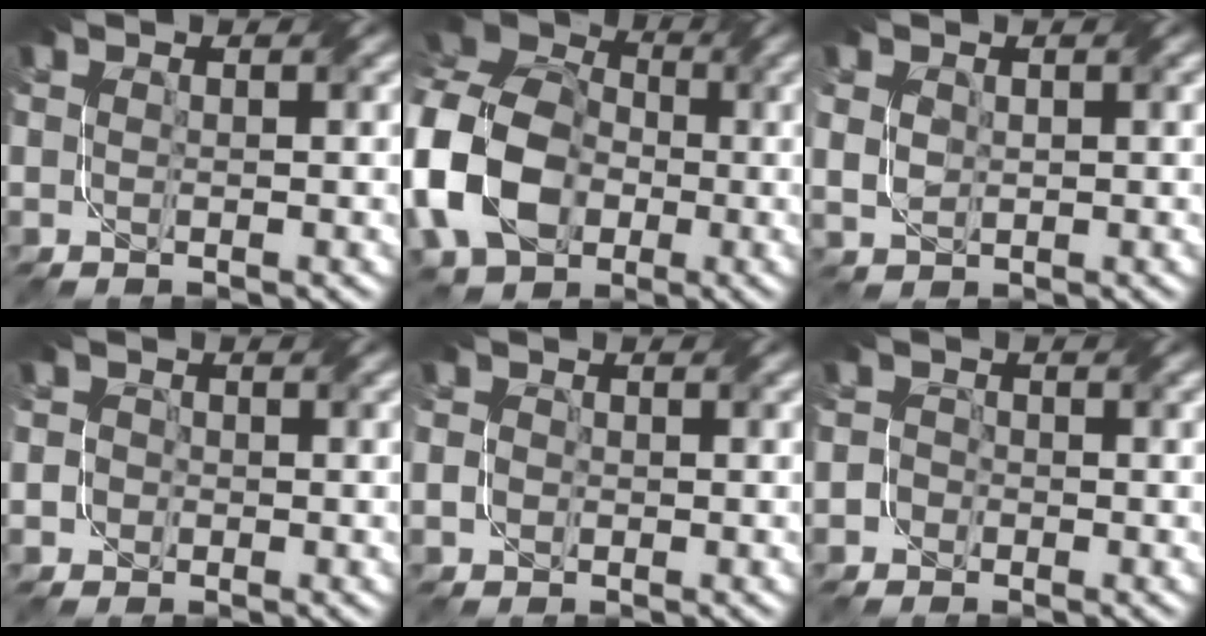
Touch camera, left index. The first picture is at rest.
{"total": 12.6, "force": [-2.9, 9.2, 8.1], "torque": [-0.190, 0.001, -0.072]}
{"total": 1.9, "force": [0.4, 1.4, 1.2], "torque": [-0.045, 0.005, 0.022]}
{"total": 2.4, "force": [-0.4, 2.2, 0.9], "torque": [0.001, 0.016, -0.027]}
{"total": 1.2, "force": [-0.8, 0.7, 0.5], "torque": [-0.007, 0.000, -0.019]}
{"total": 2.1, "force": [-1.0, 1.7, 0.4], "torque": [0.013, 0.013, -0.040]}